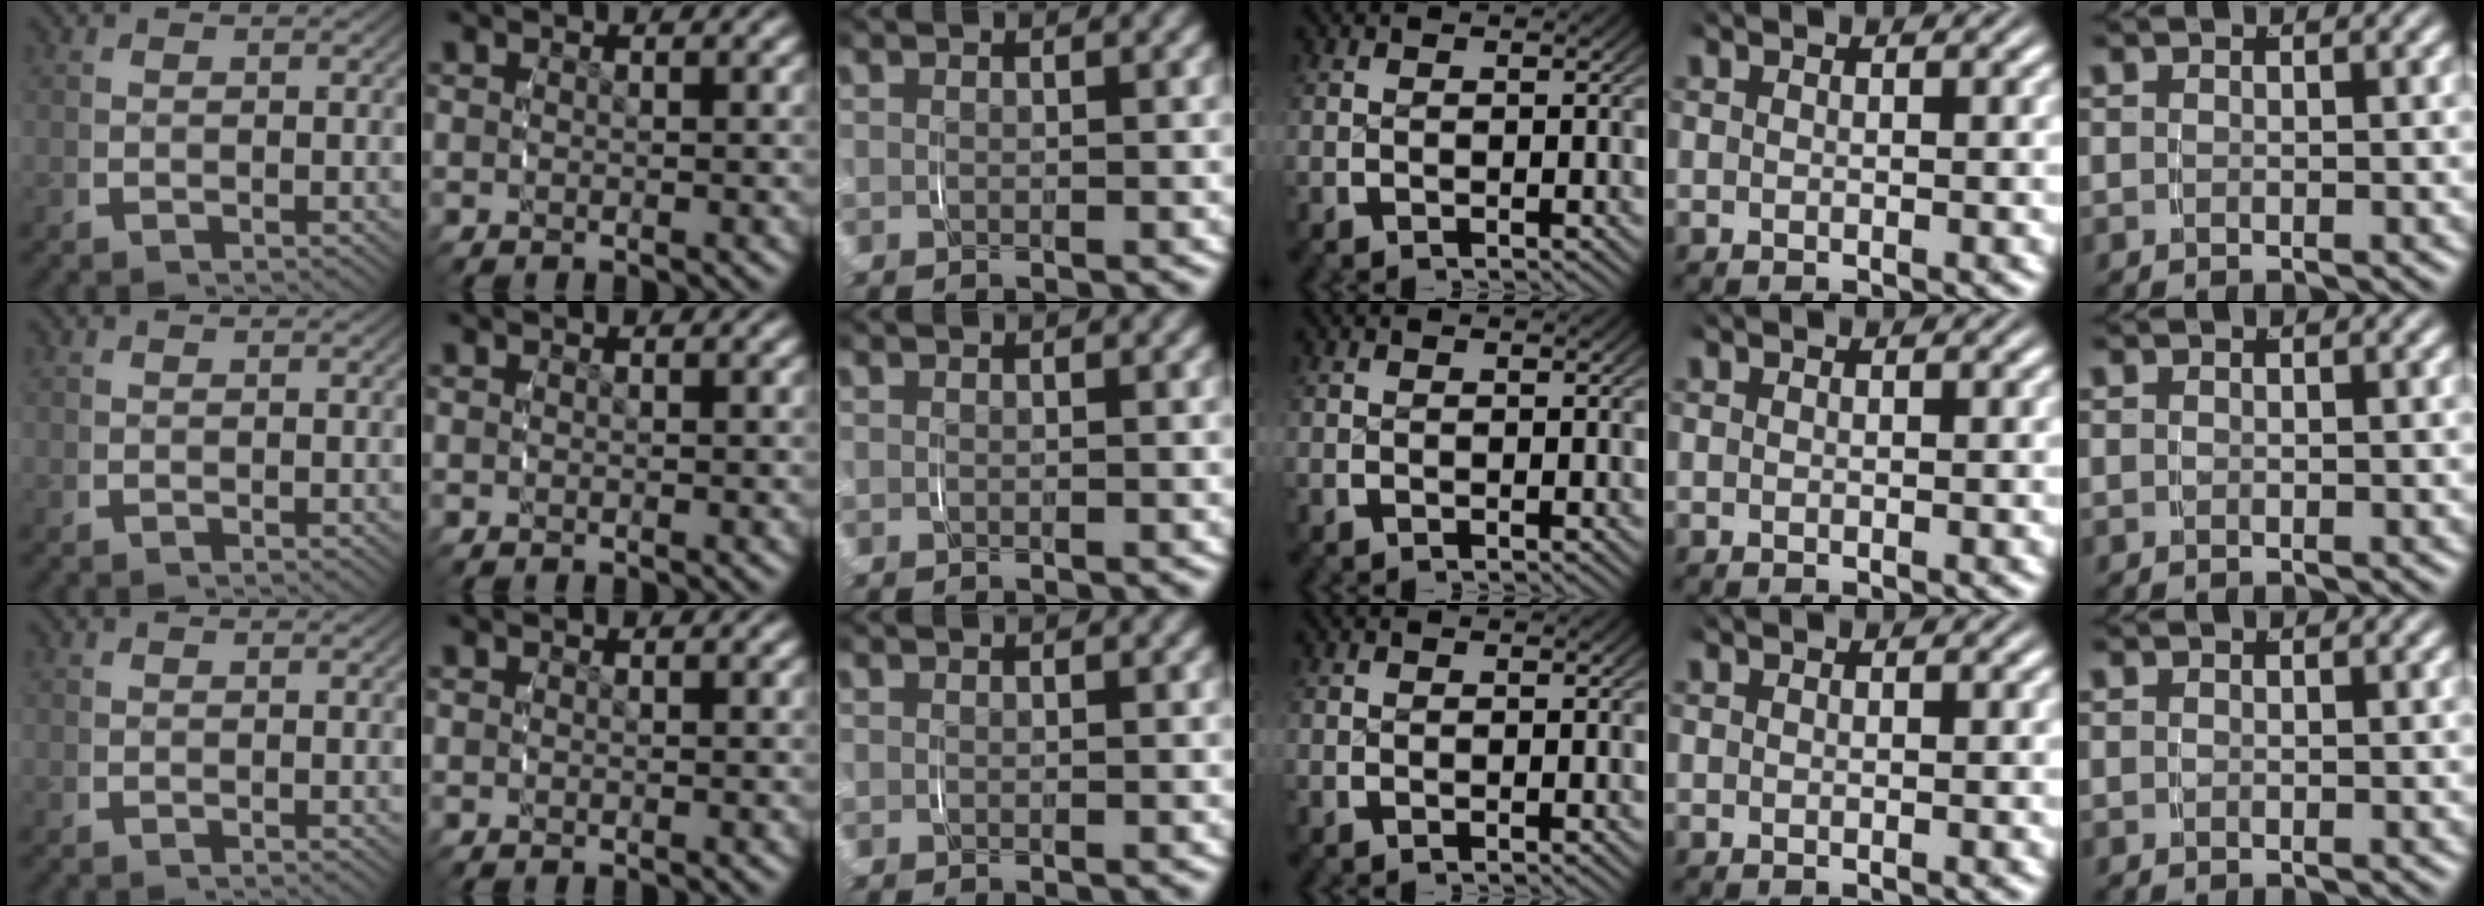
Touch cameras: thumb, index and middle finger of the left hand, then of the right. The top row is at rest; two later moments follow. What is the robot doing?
{"motion": "grasp_and_lifting", "object": "paper towel"}